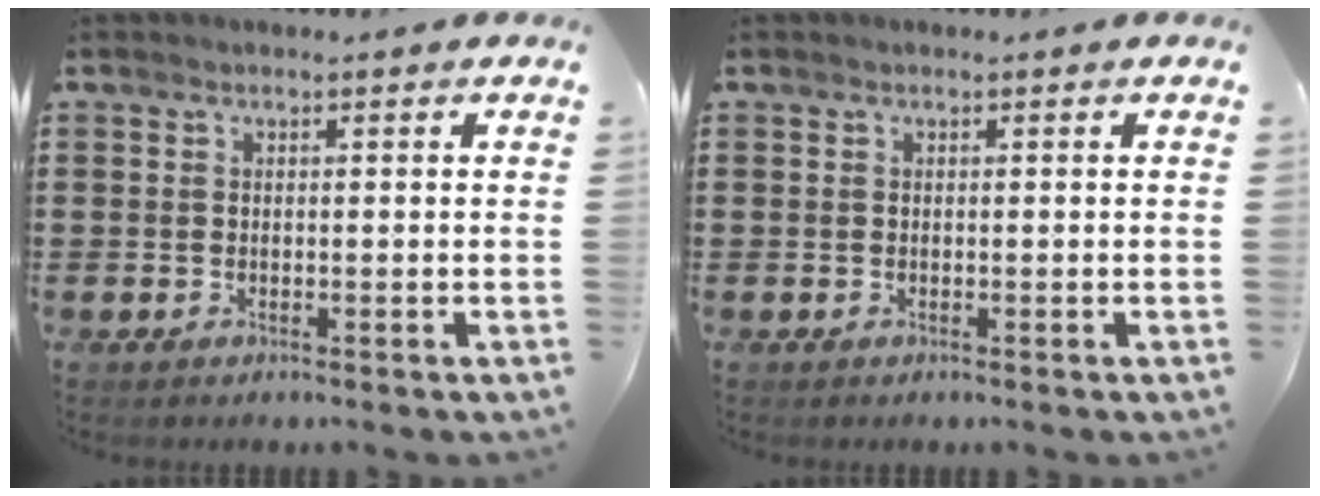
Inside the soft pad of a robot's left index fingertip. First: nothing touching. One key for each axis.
{"total": 0.0}